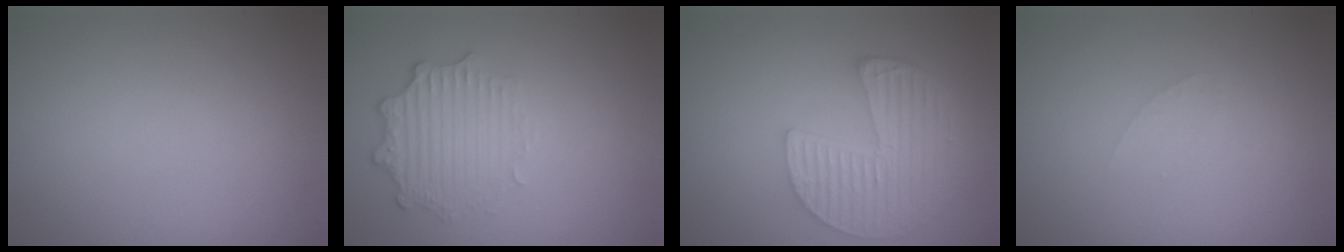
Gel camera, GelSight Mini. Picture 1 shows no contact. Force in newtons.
{"total": 3.4, "press": 2.7, "slide": 2.1}
{"total": 5.7, "press": 4.4, "slide": 3.7}
{"total": 0.7, "press": 0.7, "slide": 0.1}